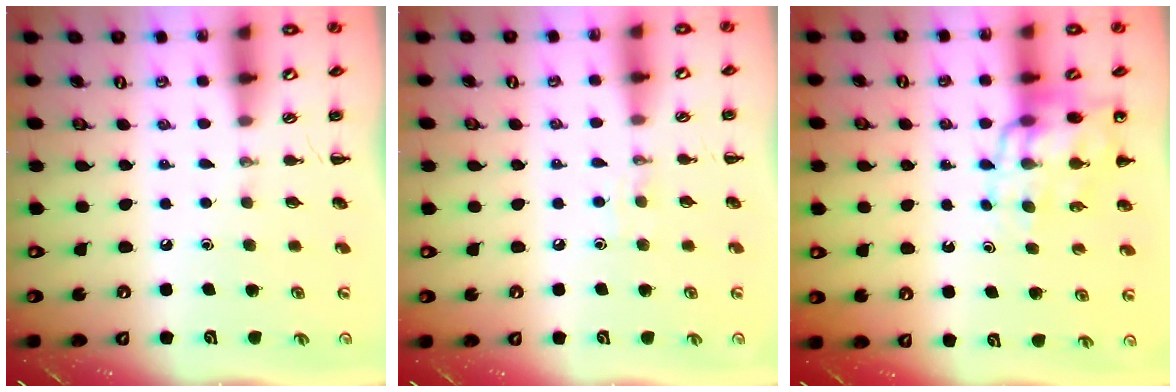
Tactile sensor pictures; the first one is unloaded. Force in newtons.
{"total": 3.2, "press": 3.1, "slide": 1.0}
{"total": 15.0, "press": 14.5, "slide": 3.7}